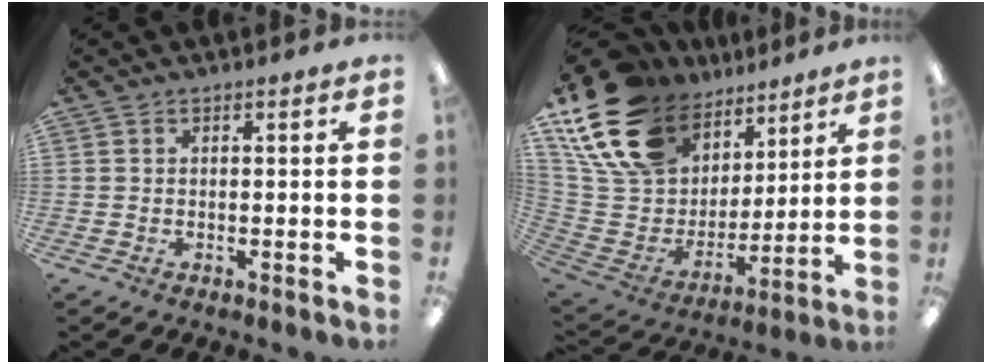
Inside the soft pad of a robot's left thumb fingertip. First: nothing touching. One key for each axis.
{"total": 22.5, "fx": 14.1, "fy": 14.0, "fz": 10.5, "tx": -0.224, "ty": -0.065, "tz": 0.274}